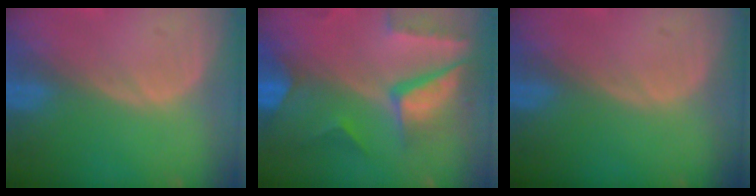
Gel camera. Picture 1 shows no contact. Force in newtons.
{"total": 10.4, "press": 8.7, "slide": 5.7}
{"total": 0.0}